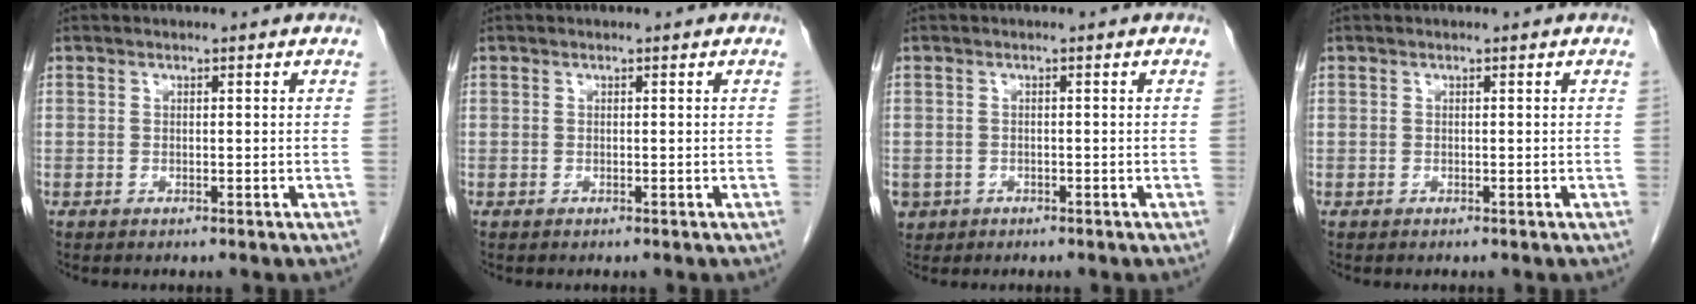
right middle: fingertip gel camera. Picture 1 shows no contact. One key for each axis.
{"total": 0.0}
{"total": 2.8, "fx": -1.3, "fy": 2.4, "fz": 0.5, "tx": -0.010, "ty": 0.001, "tz": -0.019}
{"total": 0.0}